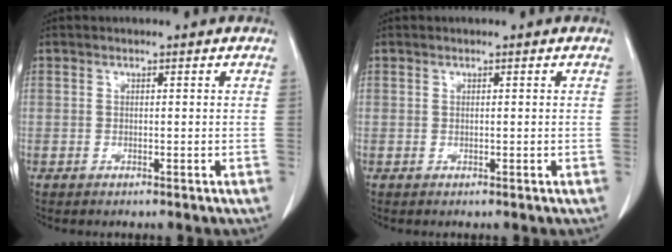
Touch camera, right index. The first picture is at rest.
{"total": 0.0}